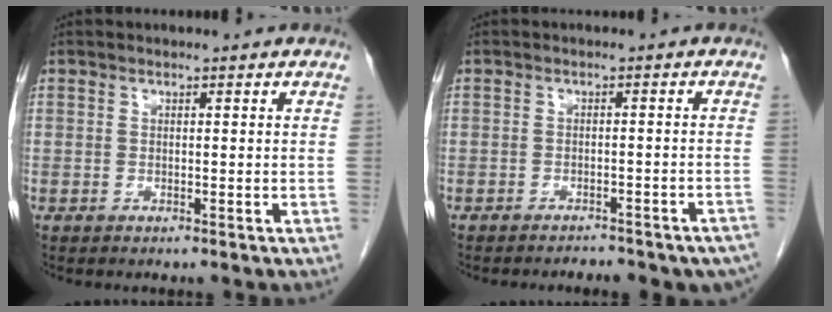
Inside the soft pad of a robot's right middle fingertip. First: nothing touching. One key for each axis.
{"total": 9.6, "fx": -8.6, "fy": 2.8, "fz": 3.2, "tx": -0.032, "ty": 0.006, "tz": -0.090}